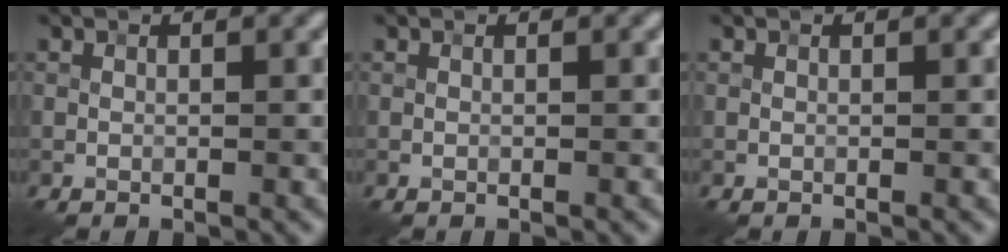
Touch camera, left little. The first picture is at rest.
{"total": 0.0}
{"total": 0.0}